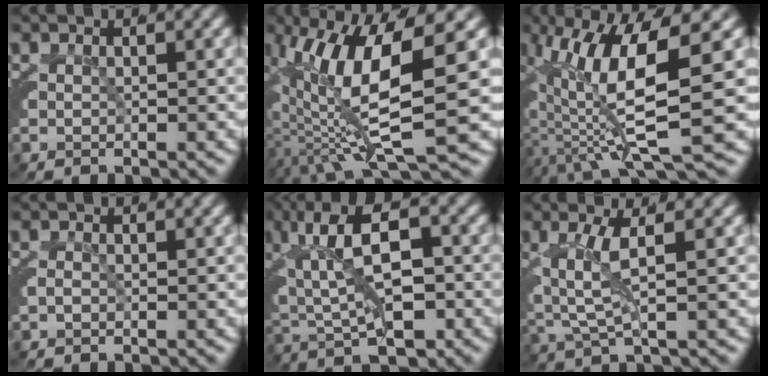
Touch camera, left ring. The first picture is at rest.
{"total": 11.7, "force": [-0.1, 5.4, 10.4], "torque": [-0.178, -0.009, -0.002]}
{"total": 10.2, "force": [-0.9, 4.5, 9.2], "torque": [-0.159, -0.017, -0.009]}
{"total": 1.1, "force": [-0.7, 0.9, 0.3], "torque": [-0.011, -0.004, -0.012]}
{"total": 8.7, "force": [1.0, 4.5, 7.3], "torque": [-0.135, -0.002, 0.017]}
{"total": 2.6, "force": [0.4, 0.5, 2.5], "torque": [-0.055, -0.002, 0.009]}